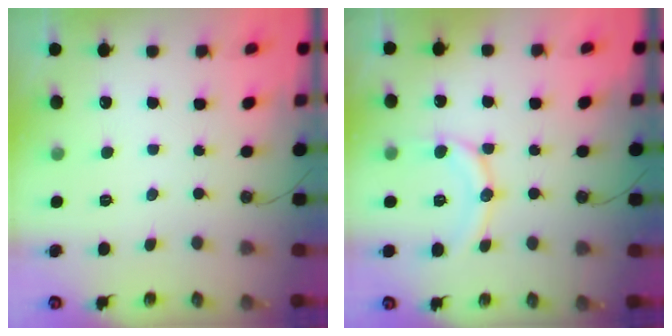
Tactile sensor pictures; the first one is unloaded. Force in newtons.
{"total": 12.2, "press": 12.1, "slide": 1.2}